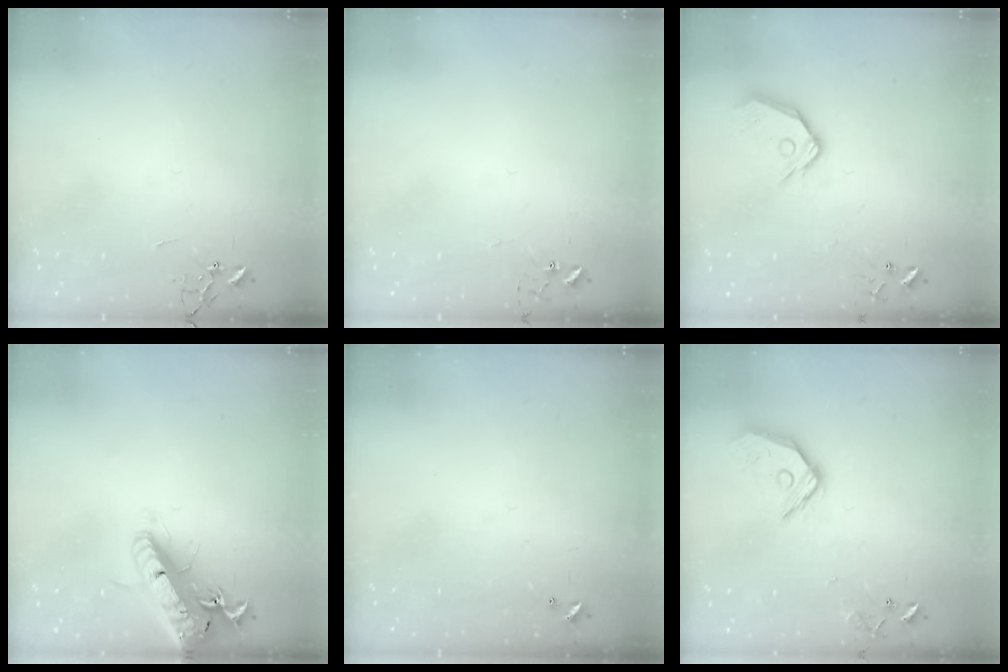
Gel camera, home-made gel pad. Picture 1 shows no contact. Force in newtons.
{"total": 5.2, "press": 5.2, "slide": 0.4}
{"total": 12.7, "press": 12.5, "slide": 2.0}
{"total": 23.1, "press": 22.6, "slide": 5.0}
{"total": 0.0}
{"total": 12.2, "press": 12.2, "slide": 1.1}